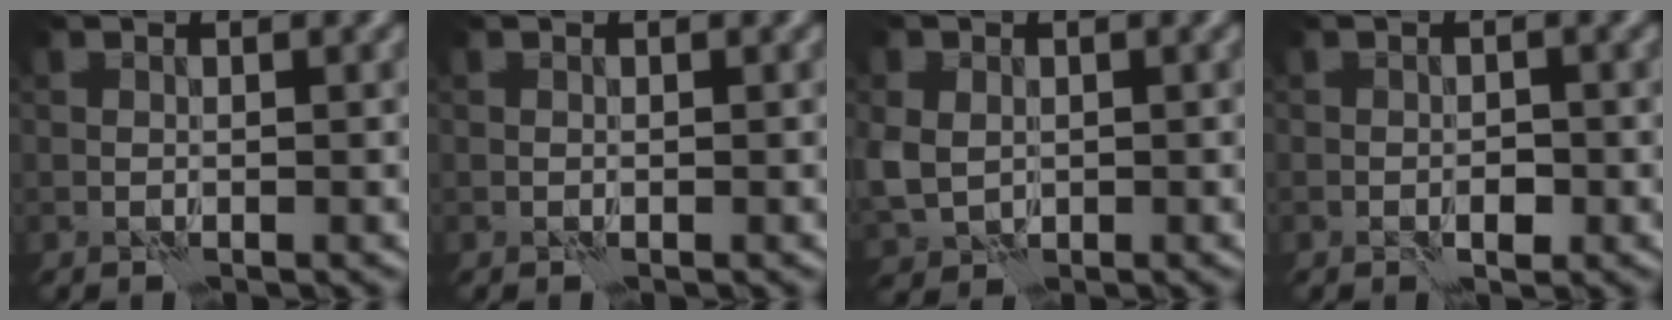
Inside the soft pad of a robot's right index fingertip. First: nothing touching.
{"total": 0.0}
{"total": 3.8, "force": [0.0, 3.1, 2.1], "torque": [-0.058, -0.005, -0.002]}
{"total": 1.5, "force": [-0.6, 0.8, 1.1], "torque": [-0.019, -0.001, -0.011]}